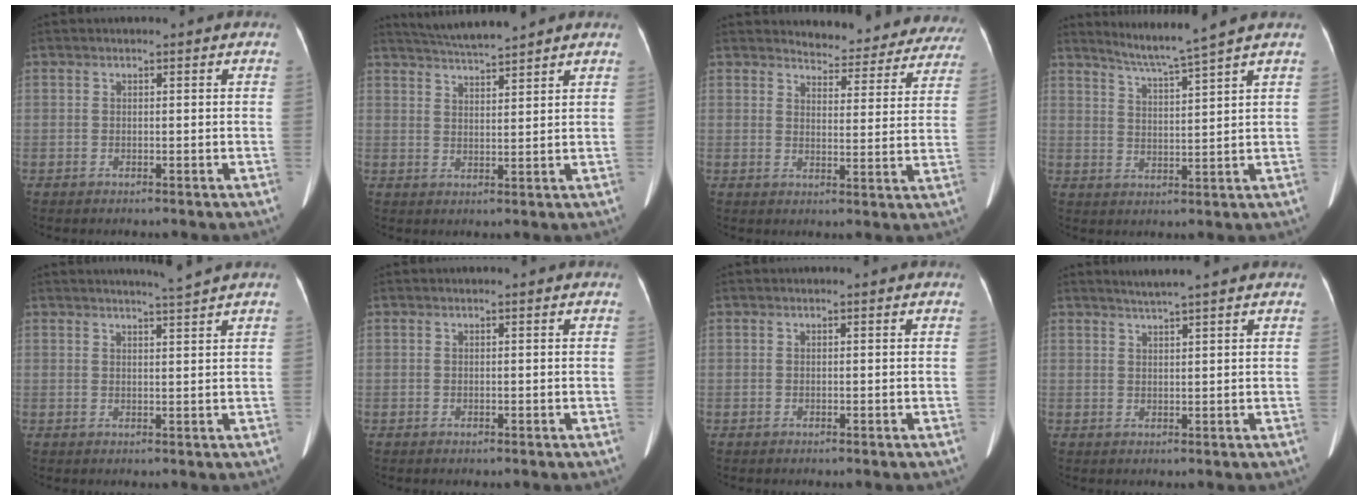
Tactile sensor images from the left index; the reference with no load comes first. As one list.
[{"total": 6.6, "force": [6.2, -0.6, 2.3], "torque": [-0.049, 0.017, 0.107]}, {"total": 15.2, "force": [14.5, 3.9, 2.3], "torque": [0.007, -0.040, 0.146]}, {"total": 6.1, "force": [5.2, -2.2, 2.2], "torque": [-0.045, -0.014, 0.098]}, {"total": 2.9, "force": [2.5, -1.3, 0.7], "torque": [-0.011, -0.014, 0.040]}, {"total": 0.0}, {"total": 0.0}, {"total": 4.1, "force": [3.5, -0.8, 1.9], "torque": [-0.031, 0.016, 0.053]}]